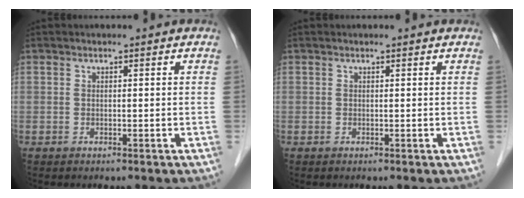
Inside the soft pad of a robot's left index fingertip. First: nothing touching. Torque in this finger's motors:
{"motor_torque": [0.14, -0.07, 0.03, 0.00]}